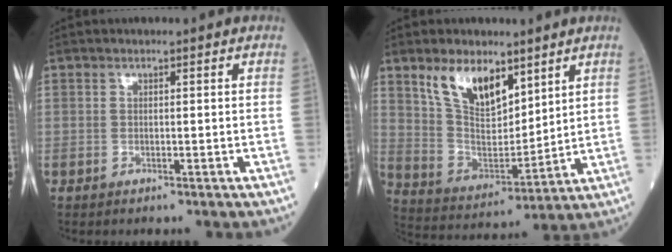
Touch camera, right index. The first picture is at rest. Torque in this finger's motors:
{"motor_torque": [0.85, 0.48, 0.41, 0.09]}